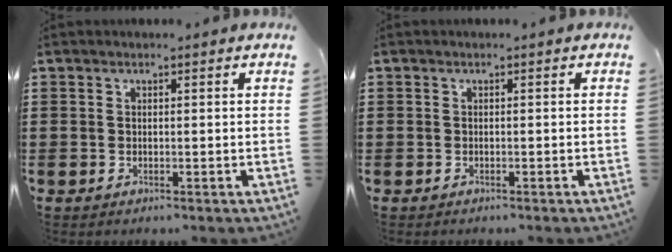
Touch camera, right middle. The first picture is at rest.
{"total": 0.6, "force": [-0.3, 0.5, -0.1], "torque": [0.001, 0.005, -0.008]}